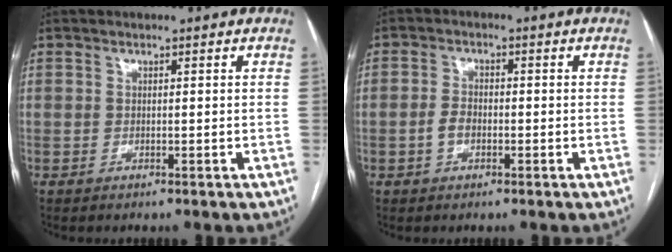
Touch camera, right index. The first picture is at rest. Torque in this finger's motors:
{"motor_torque": [0.27, -0.24, 0.18, 0.05]}